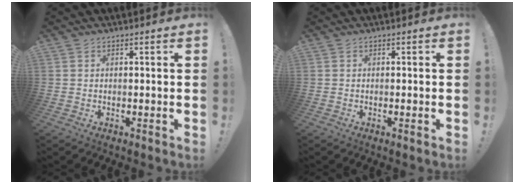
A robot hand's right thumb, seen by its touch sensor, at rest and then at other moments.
{"total": 1.3, "force": [-0.3, -0.3, 1.2], "torque": [-0.027, 0.001, -0.005]}